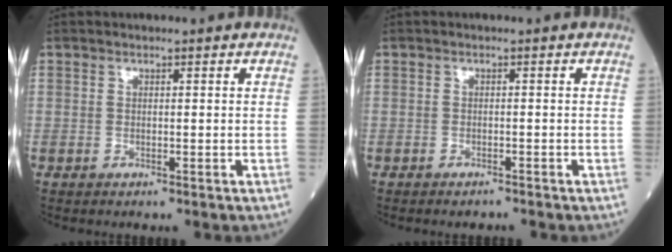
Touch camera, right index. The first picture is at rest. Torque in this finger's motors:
{"motor_torque": [-0.13, -0.15, 0.11, 0.01]}